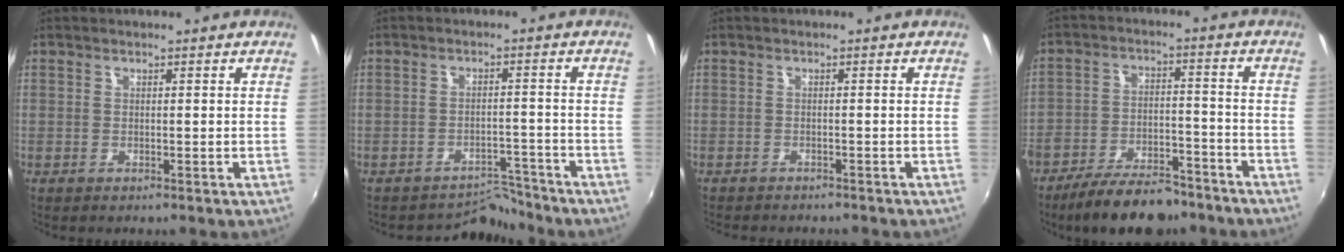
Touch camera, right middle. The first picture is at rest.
{"total": 4.7, "force": [-4.5, 0.9, -0.9], "torque": [0.019, 0.017, -0.066]}
{"total": 3.8, "force": [-3.5, 0.8, 1.2], "torque": [-0.031, -0.014, -0.053]}
{"total": 14.6, "force": [-11.6, 5.3, 7.1], "torque": [-0.139, -0.005, -0.177]}